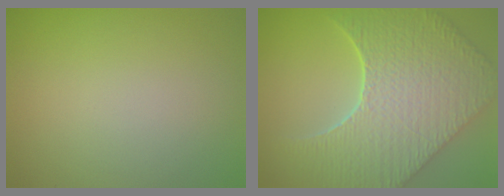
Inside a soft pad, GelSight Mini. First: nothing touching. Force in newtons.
{"total": 9.8, "press": 7.2, "slide": 6.6}